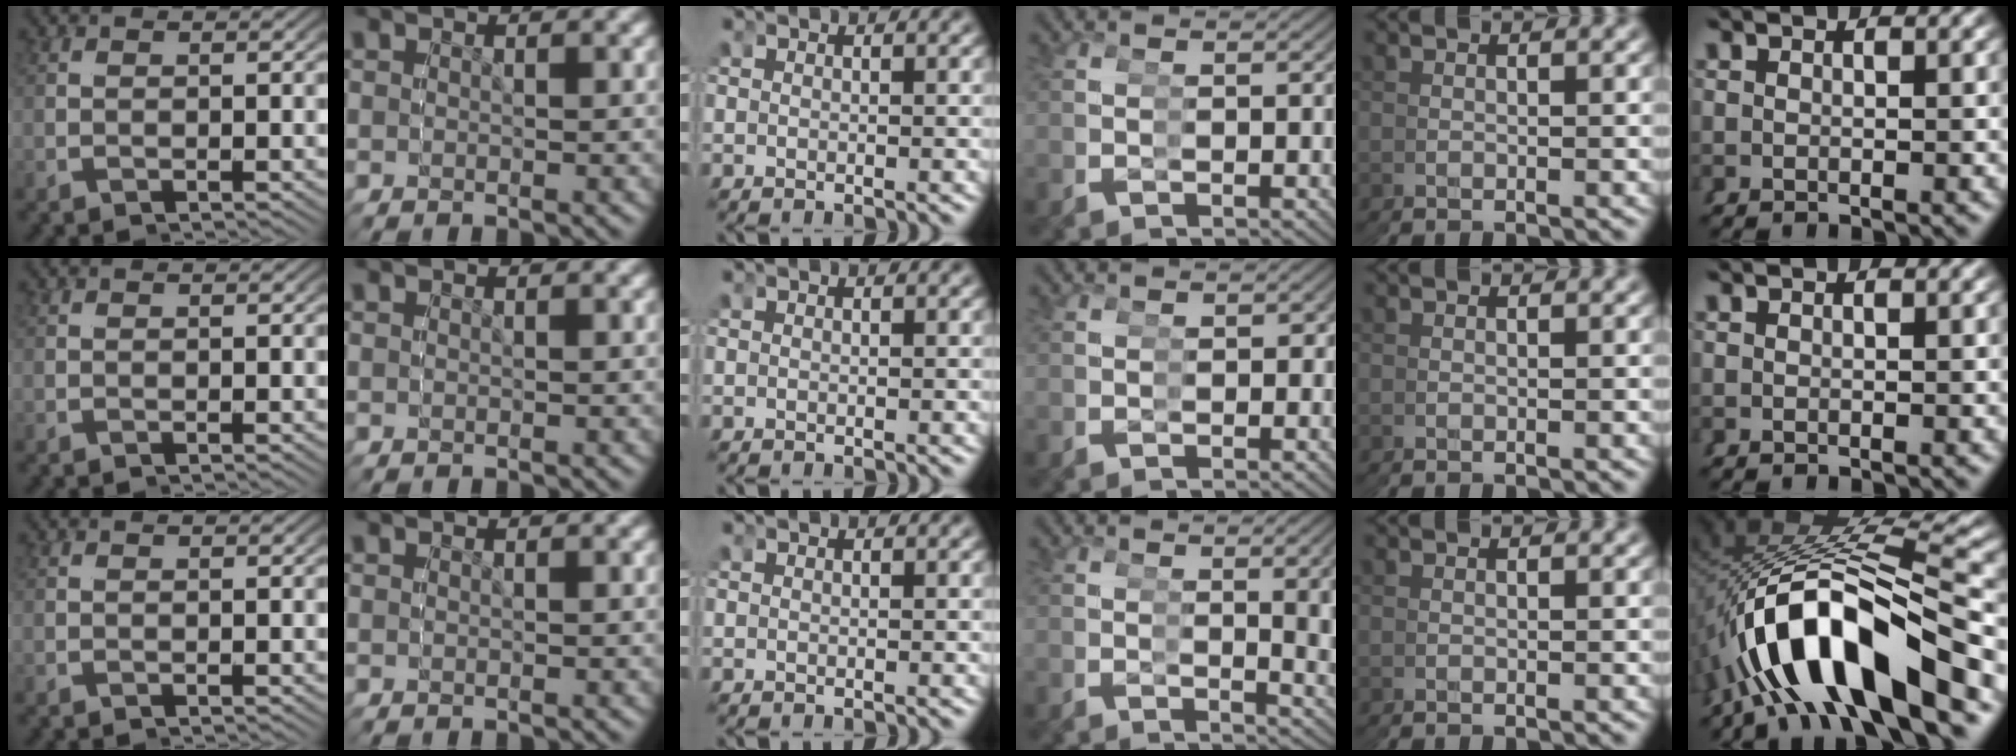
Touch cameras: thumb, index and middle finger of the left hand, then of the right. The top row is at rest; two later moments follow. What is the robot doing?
{"motion": "grasp_and_lifting", "object": "cup"}